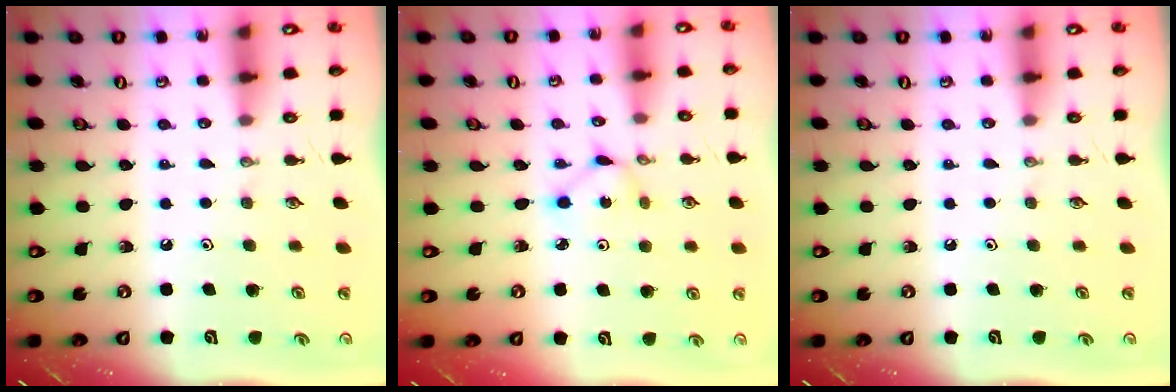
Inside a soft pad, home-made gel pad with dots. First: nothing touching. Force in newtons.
{"total": 1.9, "press": 1.9, "slide": 0.2}
{"total": 0.0}